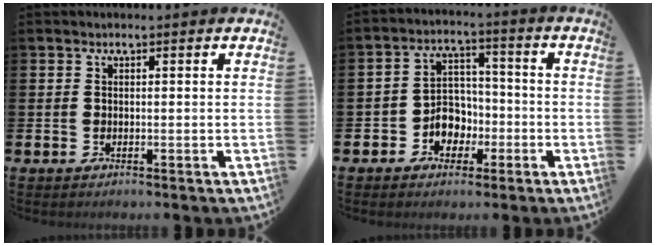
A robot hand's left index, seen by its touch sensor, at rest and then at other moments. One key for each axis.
{"total": 5.0, "fx": -1.6, "fy": 4.5, "fz": 1.6, "tx": -0.039, "ty": 0.007, "tz": -0.034}